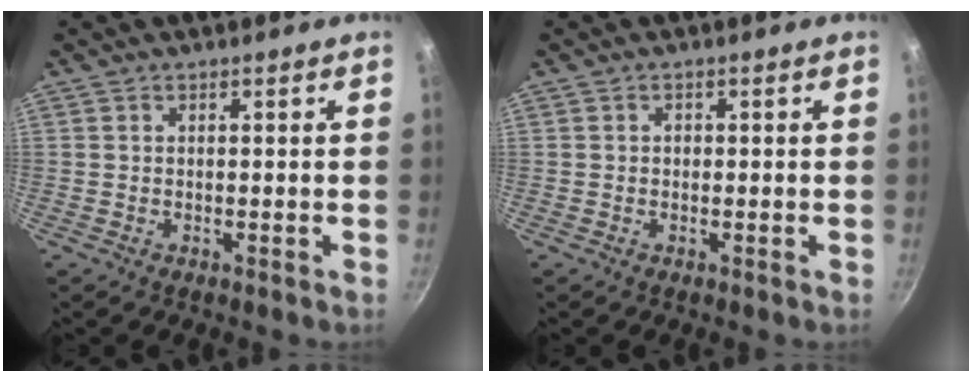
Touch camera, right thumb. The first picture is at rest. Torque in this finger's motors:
{"motor_torque": [-0.12, 0.18, 0.38, -0.14, 0.00]}